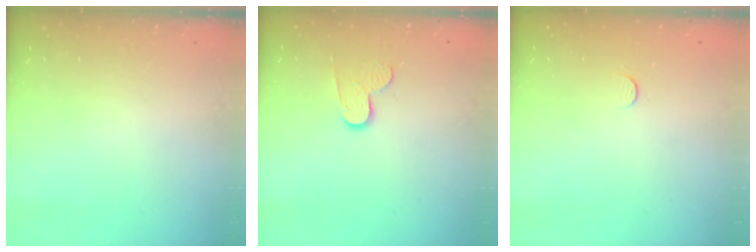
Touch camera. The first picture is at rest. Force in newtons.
{"total": 7.1, "press": 7.1, "slide": 0.5}
{"total": 3.5, "press": 3.5, "slide": 0.4}